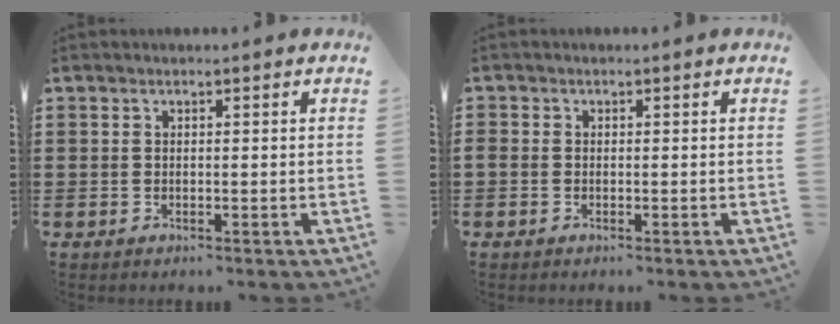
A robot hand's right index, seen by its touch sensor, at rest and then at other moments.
{"total": 0.7, "force": [-0.4, 0.5, 0.2], "torque": [-0.004, 0.001, -0.008]}